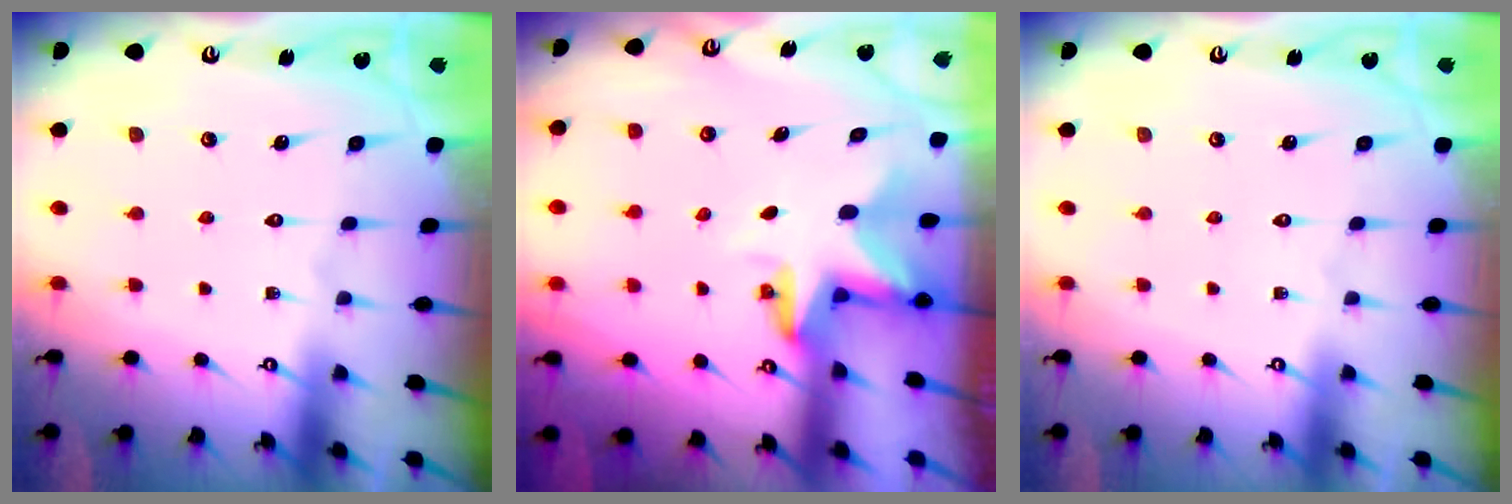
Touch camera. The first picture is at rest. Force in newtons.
{"total": 3.4, "press": 3.4, "slide": 0.2}
{"total": 0.0}